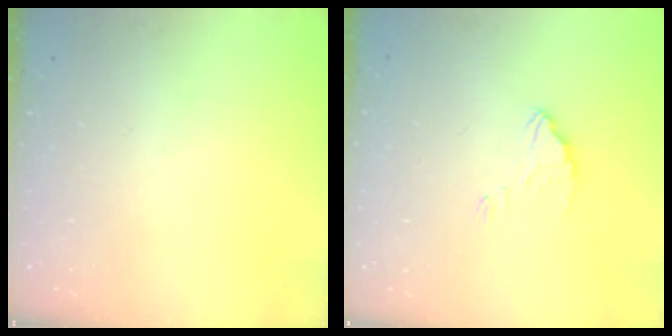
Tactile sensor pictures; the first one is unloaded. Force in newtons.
{"total": 2.8, "press": 2.8, "slide": 0.1}